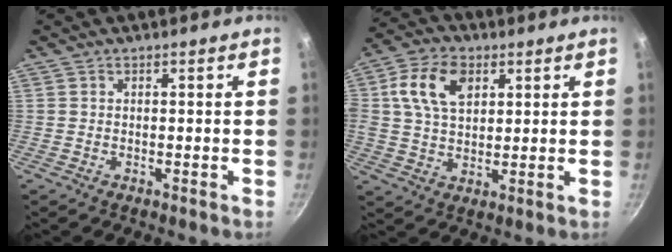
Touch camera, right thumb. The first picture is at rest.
{"total": 11.2, "force": [3.5, 7.3, 7.7], "torque": [-0.134, 0.005, 0.056]}